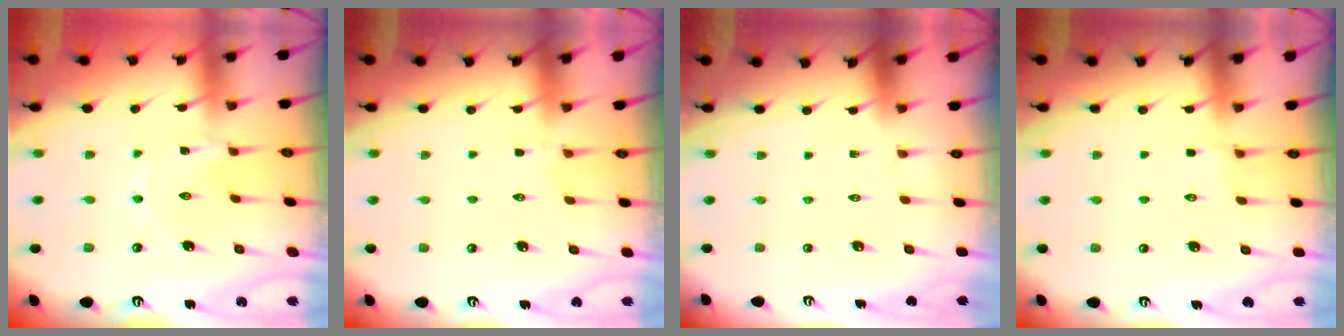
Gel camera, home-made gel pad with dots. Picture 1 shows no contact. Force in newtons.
{"total": 2.6, "press": 2.4, "slide": 1.2}
{"total": 0.0}
{"total": 3.1, "press": 2.6, "slide": 1.7}